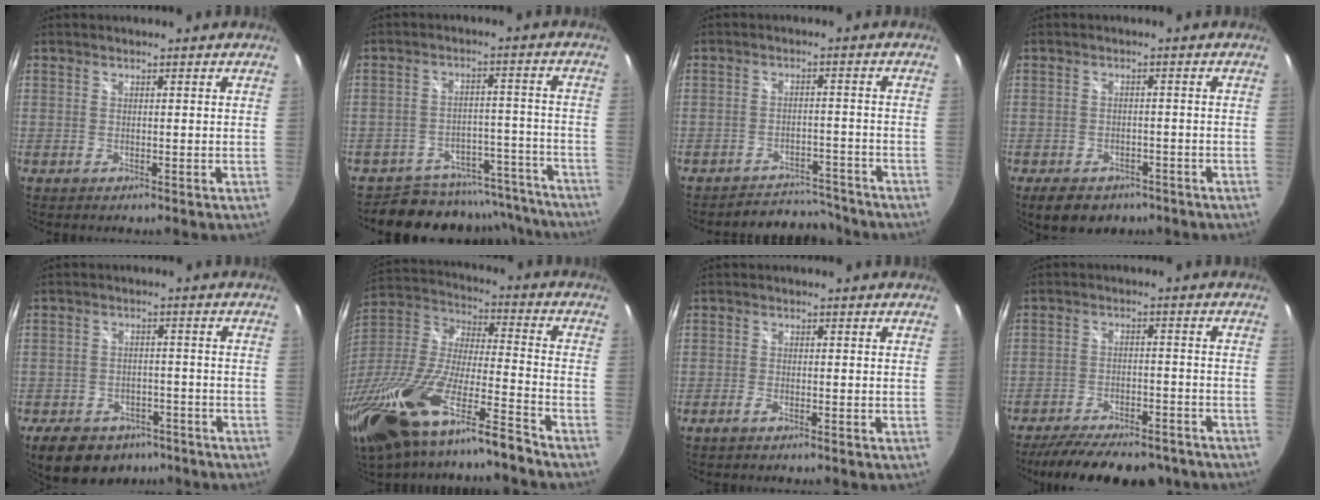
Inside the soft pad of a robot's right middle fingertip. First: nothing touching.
{"total": 15.4, "force": [-14.1, 6.1, 1.9], "torque": [-0.038, 0.043, -0.176]}
{"total": 9.2, "force": [-8.8, 2.3, 1.2], "torque": [-0.033, 0.013, -0.118]}
{"total": 7.6, "force": [-5.2, 4.3, 3.5], "torque": [-0.070, -0.007, -0.069]}
{"total": 12.0, "force": [-8.2, 7.2, 5.0], "torque": [-0.121, 0.008, -0.109]}
{"total": 26.5, "force": [-18.1, 4.4, 18.8], "torque": [-0.371, -0.056, -0.332]}
{"total": 1.4, "force": [-1.0, 0.0, 0.9], "torque": [-0.024, -0.001, -0.023]}
{"total": 19.2, "force": [-15.9, 6.2, 8.9], "torque": [-0.177, -0.019, -0.216]}